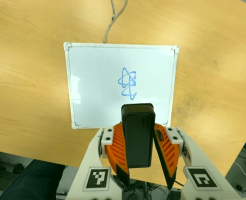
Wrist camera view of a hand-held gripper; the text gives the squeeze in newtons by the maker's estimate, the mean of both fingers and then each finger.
{"total": 7.9, "left": 8.5, "right": 7.2}